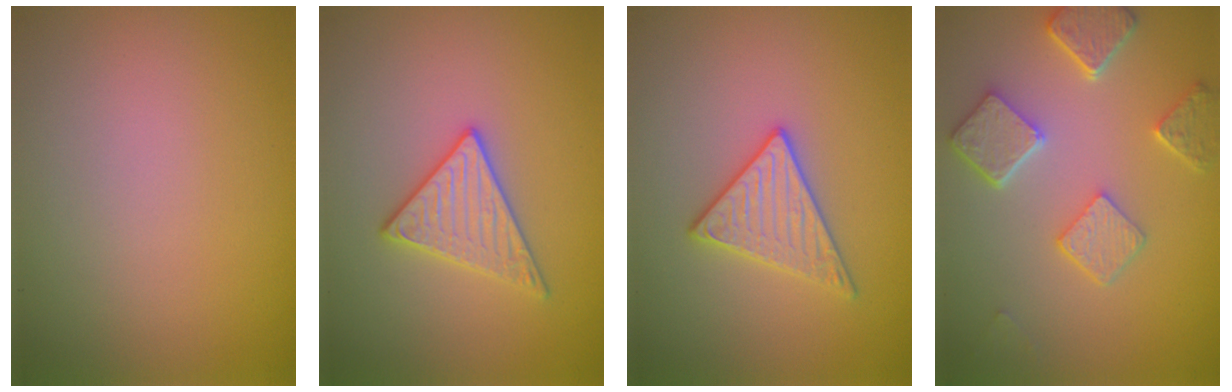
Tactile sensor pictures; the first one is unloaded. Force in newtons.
{"total": 3.0, "press": 3.0, "slide": 0.1}
{"total": 3.0, "press": 3.0, "slide": 0.1}
{"total": 5.1, "press": 4.0, "slide": 3.2}